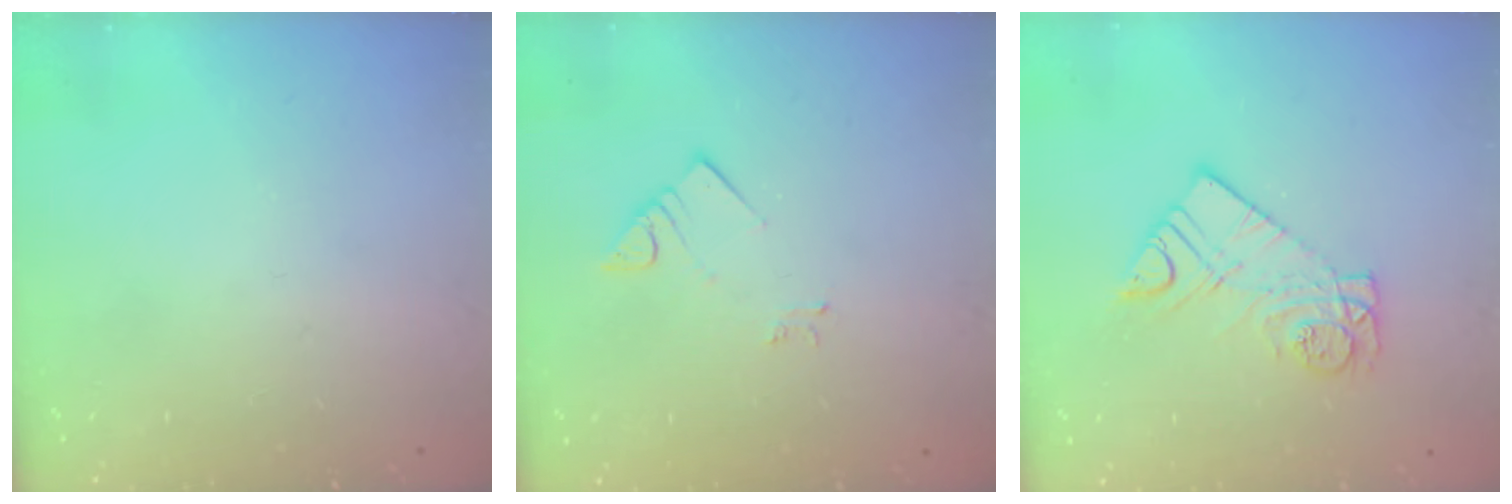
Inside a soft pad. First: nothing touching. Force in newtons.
{"total": 3.2, "press": 3.2, "slide": 0.4}
{"total": 10.5, "press": 10.4, "slide": 0.9}